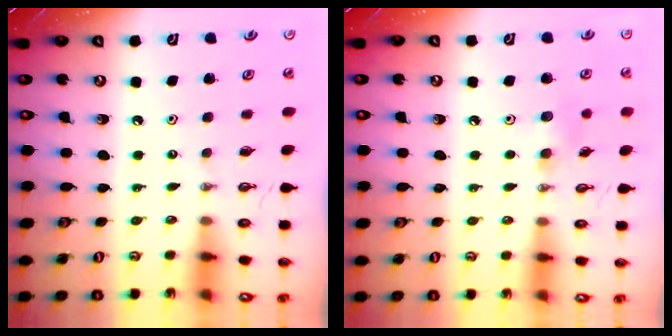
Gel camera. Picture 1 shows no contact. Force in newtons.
{"total": 7.0, "press": 5.9, "slide": 3.7}